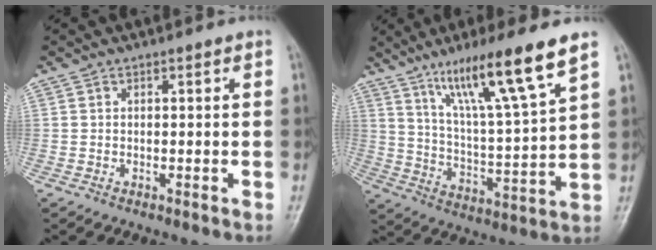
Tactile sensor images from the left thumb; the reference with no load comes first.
{"total": 16.6, "force": [10.3, 1.0, 13.0], "torque": [-0.220, -0.048, 0.183]}